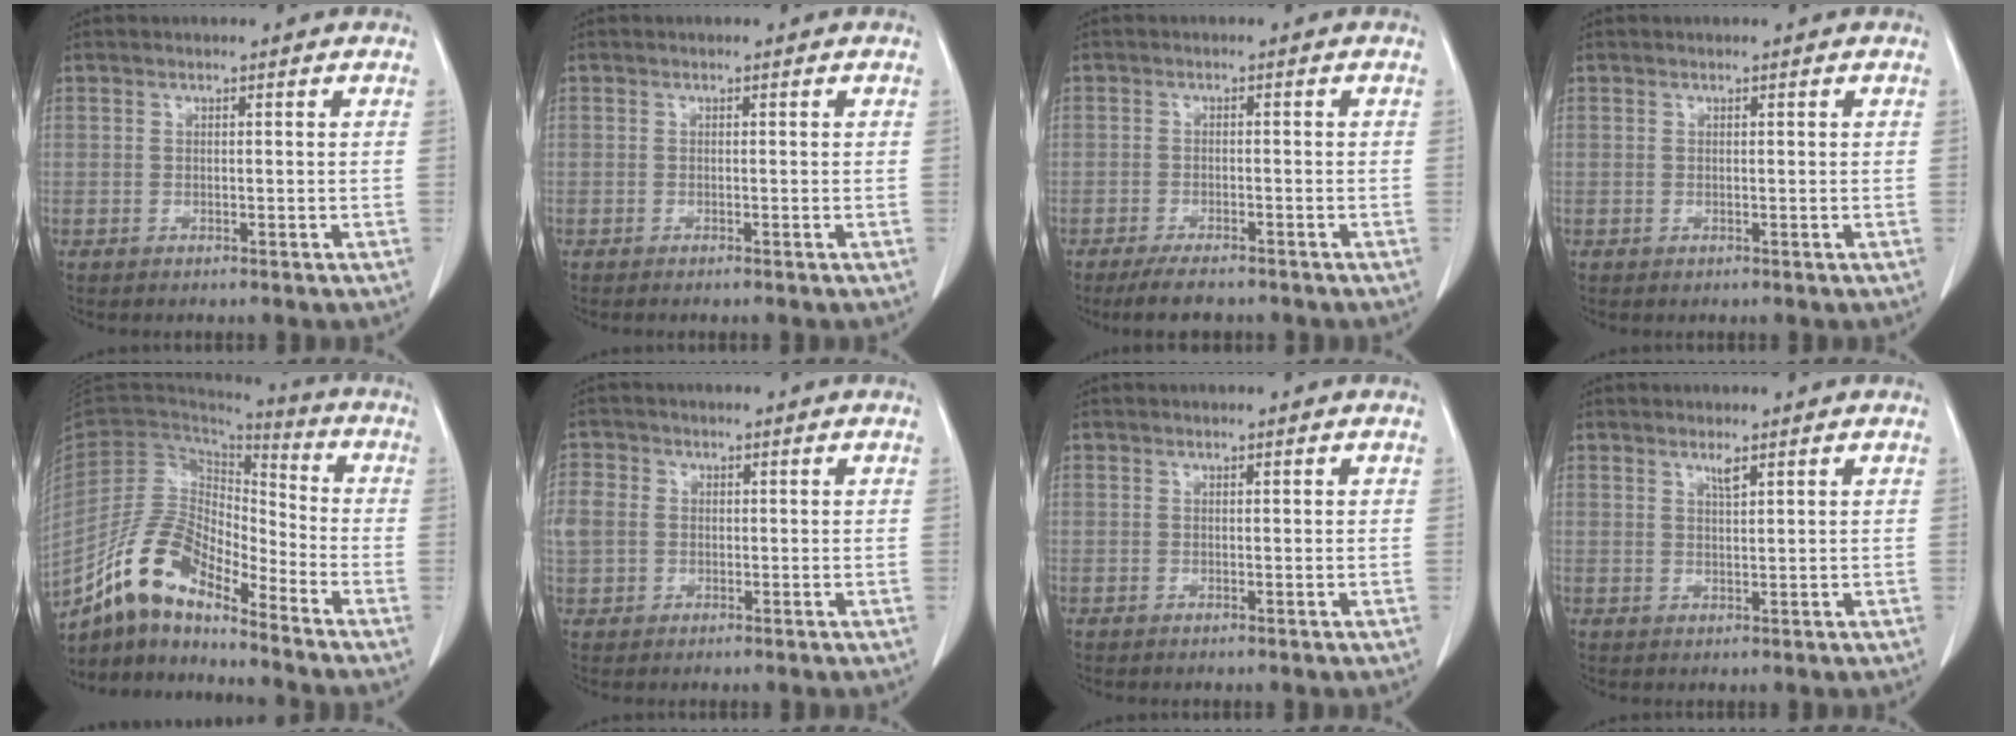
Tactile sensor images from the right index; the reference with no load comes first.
{"total": 0.0}
{"total": 4.2, "force": [-3.5, 1.4, 1.9], "torque": [-0.032, -0.005, -0.055]}
{"total": 0.0}
{"total": 12.0, "force": [-9.8, 3.7, 5.9], "torque": [-0.123, 0.030, -0.186]}
{"total": 5.9, "force": [0.5, 5.1, 2.8], "torque": [-0.084, 0.015, 0.014]}
{"total": 0.0}
{"total": 1.6, "force": [1.2, 0.1, 1.1], "torque": [-0.021, -0.003, 0.024]}